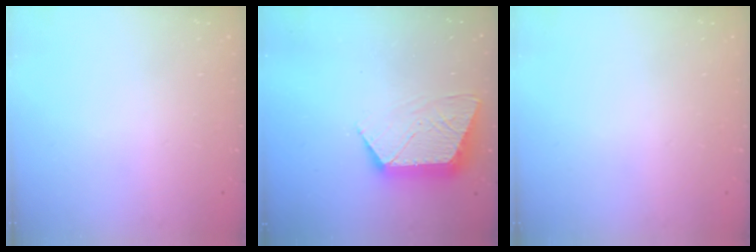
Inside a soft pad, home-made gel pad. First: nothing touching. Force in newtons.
{"total": 12.2, "press": 12.2, "slide": 0.6}
{"total": 0.0}